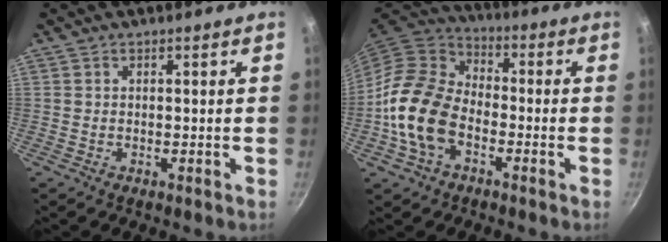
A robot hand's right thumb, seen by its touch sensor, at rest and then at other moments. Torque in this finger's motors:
{"motor_torque": [0.05, 0.88, 1.35, -1.40, 0.49]}